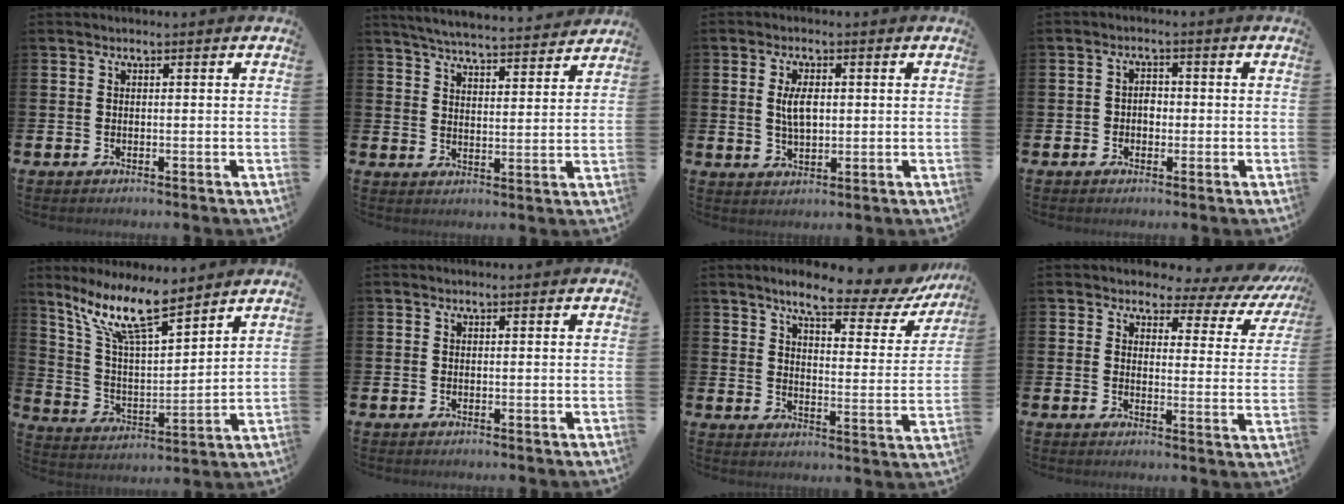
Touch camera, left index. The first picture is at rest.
{"total": 5.7, "force": [5.6, 0.2, 0.9], "torque": [-0.030, -0.042, 0.096]}
{"total": 3.9, "force": [0.8, 1.9, 3.3], "torque": [-0.051, 0.001, 0.009]}
{"total": 2.1, "force": [-0.5, 1.7, 1.1], "torque": [-0.012, 0.002, -0.014]}
{"total": 10.4, "force": [8.4, 2.2, 5.7], "torque": [-0.135, -0.032, 0.152]}
{"total": 0.0}
{"total": 7.9, "force": [6.7, 1.8, 3.7], "torque": [-0.080, -0.043, 0.109]}
{"total": 3.3, "force": [2.3, 2.0, 1.1], "torque": [-0.029, -0.028, 0.028]}